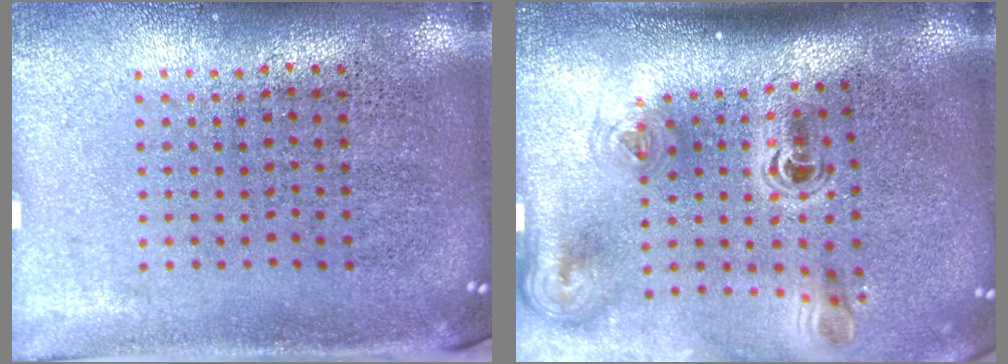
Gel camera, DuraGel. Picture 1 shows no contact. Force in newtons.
{"total": 2.3, "press": 1.5, "slide": 1.8}